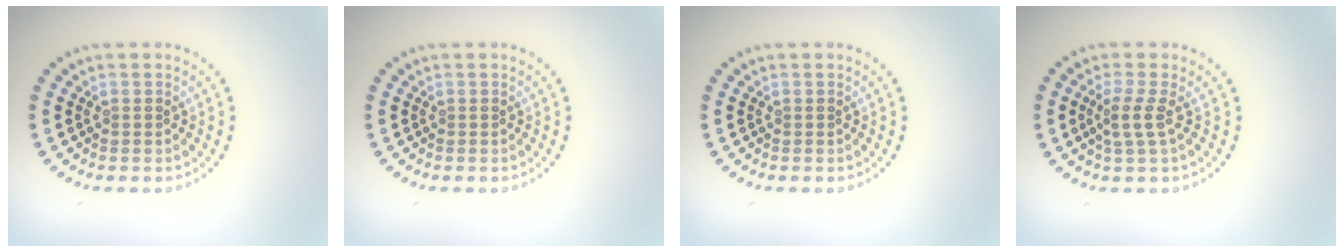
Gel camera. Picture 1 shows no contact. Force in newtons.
{"total": 0.0}
{"total": 0.0}
{"total": 2.1, "press": 1.5, "slide": 1.4}